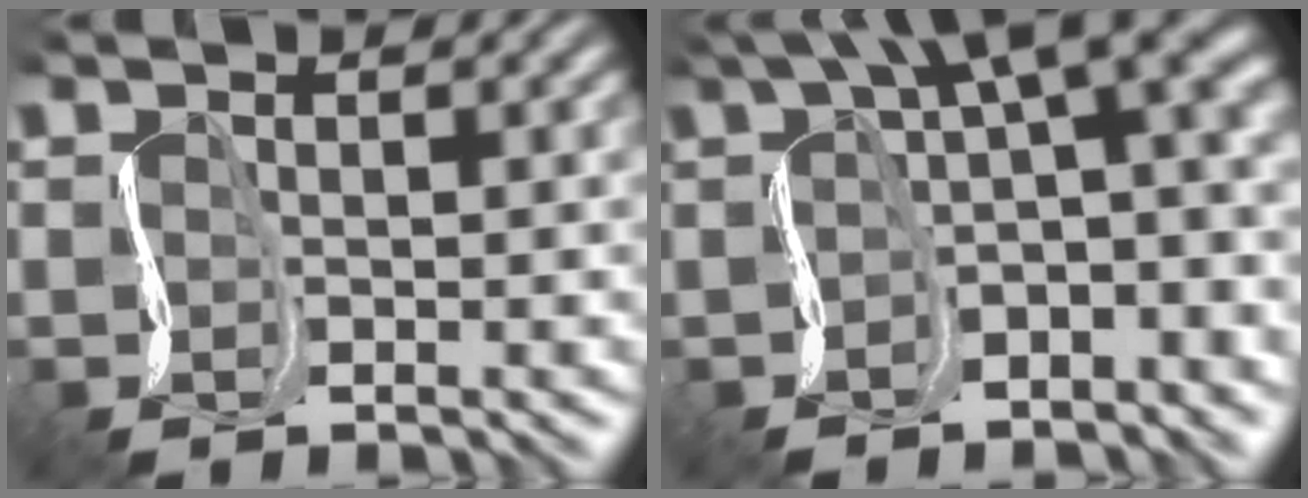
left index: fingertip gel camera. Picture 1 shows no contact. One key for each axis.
{"total": 9.7, "fx": 1.9, "fy": 4.0, "fz": 8.7, "tx": -0.119, "ty": 0.014, "tz": 0.024}